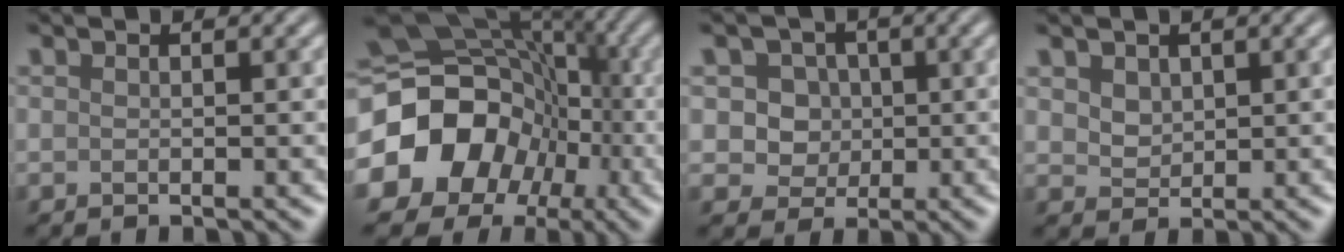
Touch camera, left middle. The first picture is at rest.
{"total": 15.7, "force": [-3.4, 13.3, 7.5], "torque": [-0.164, -0.011, -0.081]}
{"total": 5.6, "force": [1.8, 4.8, 2.3], "torque": [-0.026, 0.025, 0.012]}
{"total": 3.3, "force": [1.9, 2.3, 1.5], "torque": [-0.042, 0.009, 0.036]}